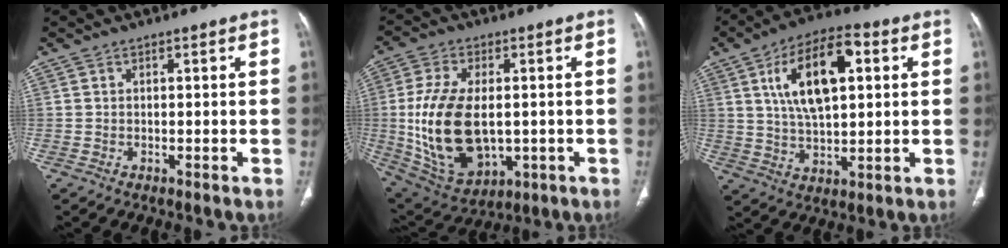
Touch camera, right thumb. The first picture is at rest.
{"total": 18.6, "force": [-0.8, 10.9, 15.1], "torque": [-0.290, -0.010, 0.010]}
{"total": 15.6, "force": [4.6, 7.2, 13.1], "torque": [-0.219, 0.005, 0.077]}